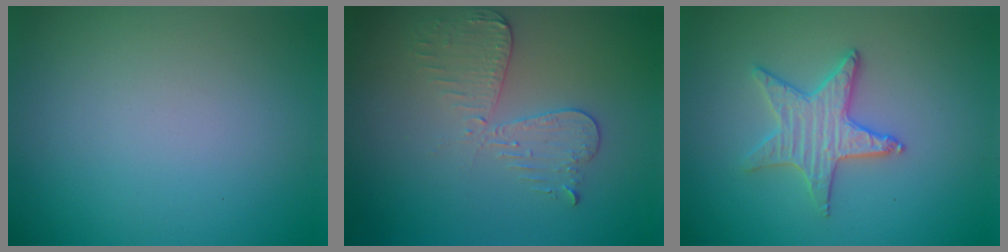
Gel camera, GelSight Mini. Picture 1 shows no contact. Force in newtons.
{"total": 3.0, "press": 2.7, "slide": 1.2}
{"total": 3.1, "press": 3.1, "slide": 0.4}